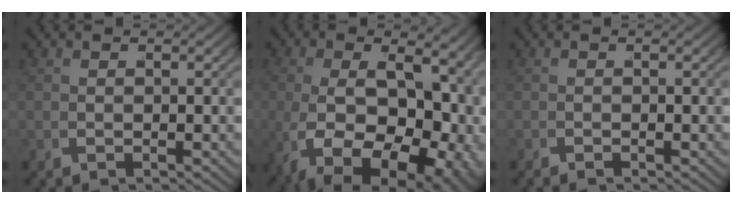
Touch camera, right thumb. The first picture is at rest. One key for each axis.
{"total": 15.7, "fx": -3.7, "fy": 10.2, "fz": 11.4, "tx": -0.217, "ty": -0.057, "tz": -0.031}
{"total": 0.5, "fx": -0.4, "fy": -0.3, "fz": -0.2, "tx": 0.004, "ty": 0.003, "tz": -0.013}